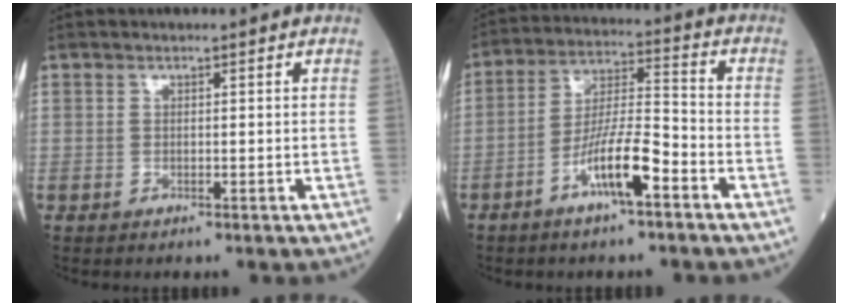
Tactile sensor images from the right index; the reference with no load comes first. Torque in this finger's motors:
{"motor_torque": [1.49, -0.65, 0.73, 0.21]}